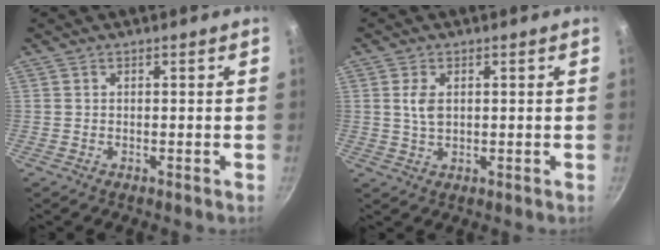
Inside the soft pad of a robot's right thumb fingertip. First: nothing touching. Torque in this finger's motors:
{"motor_torque": [-0.15, 0.18, 0.04, -0.06, 0.01]}